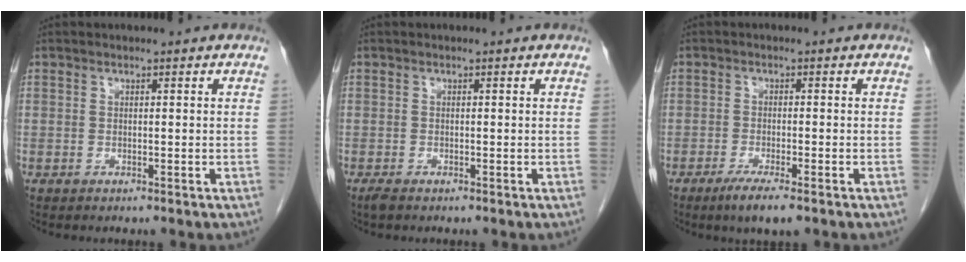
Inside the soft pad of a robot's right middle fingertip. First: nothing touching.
{"total": 1.1, "force": [-0.8, 0.3, 0.6], "torque": [-0.019, -0.003, -0.015]}
{"total": 4.5, "force": [-2.9, 0.5, 3.3], "torque": [-0.065, -0.012, -0.048]}